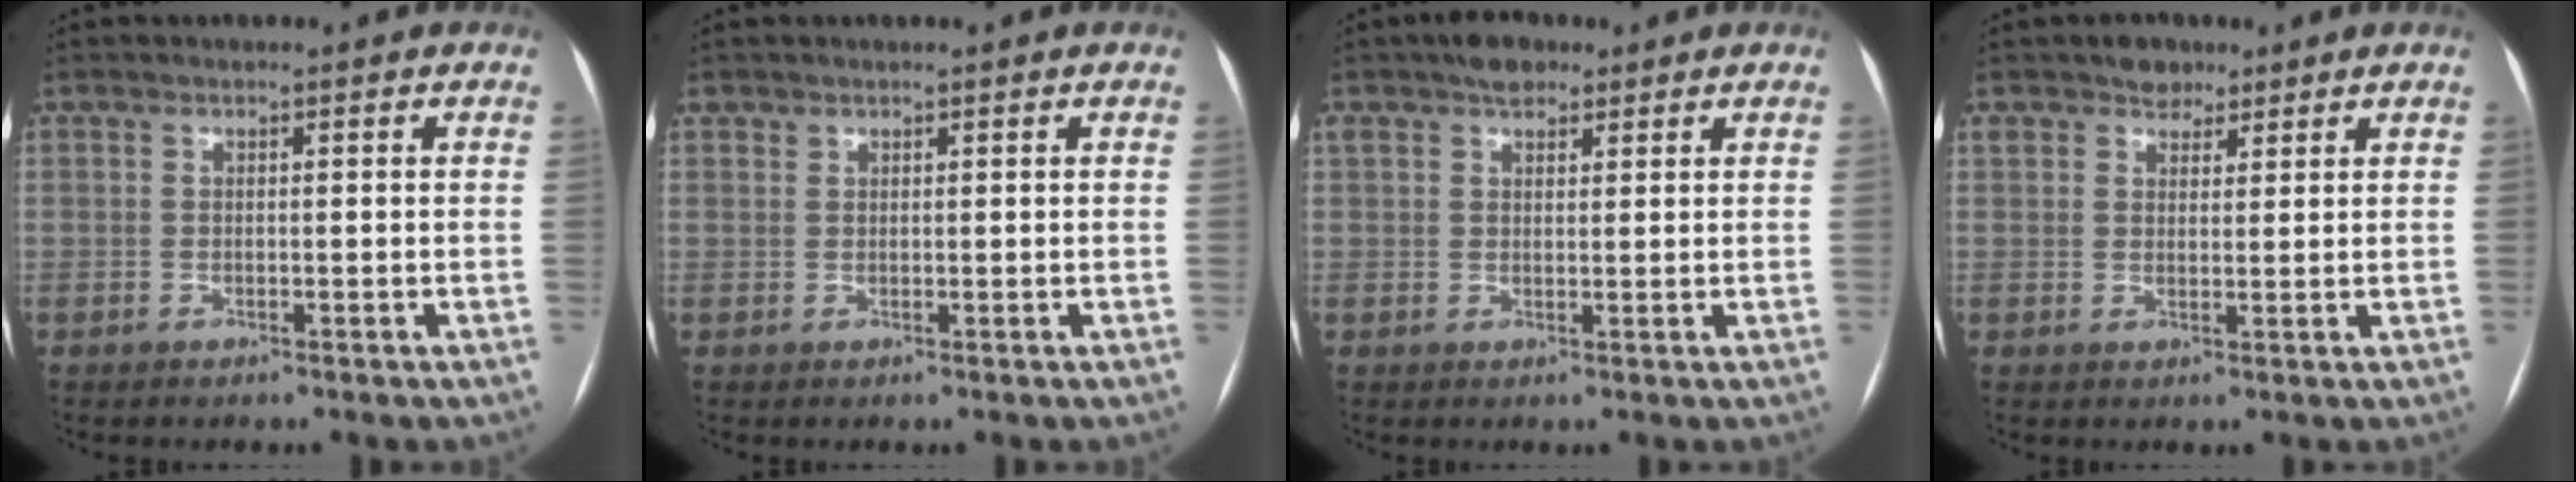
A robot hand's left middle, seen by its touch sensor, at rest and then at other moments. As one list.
[{"total": 0.6, "force": [0.5, 0.3, -0.1], "torque": [0.003, 0.004, 0.009]}, {"total": 4.2, "force": [3.0, 2.0, 2.1], "torque": [-0.042, 0.016, 0.054]}, {"total": 3.6, "force": [2.6, 2.2, 0.9], "torque": [-0.014, 0.008, 0.044]}]